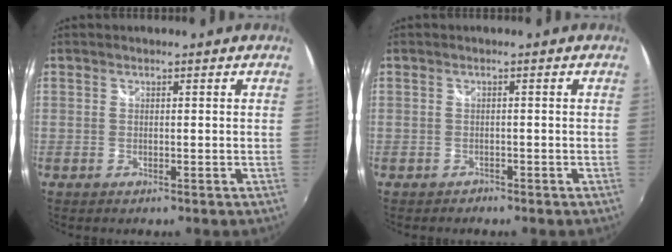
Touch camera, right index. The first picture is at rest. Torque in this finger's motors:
{"motor_torque": [0.15, 0.06, 0.05, 0.01]}